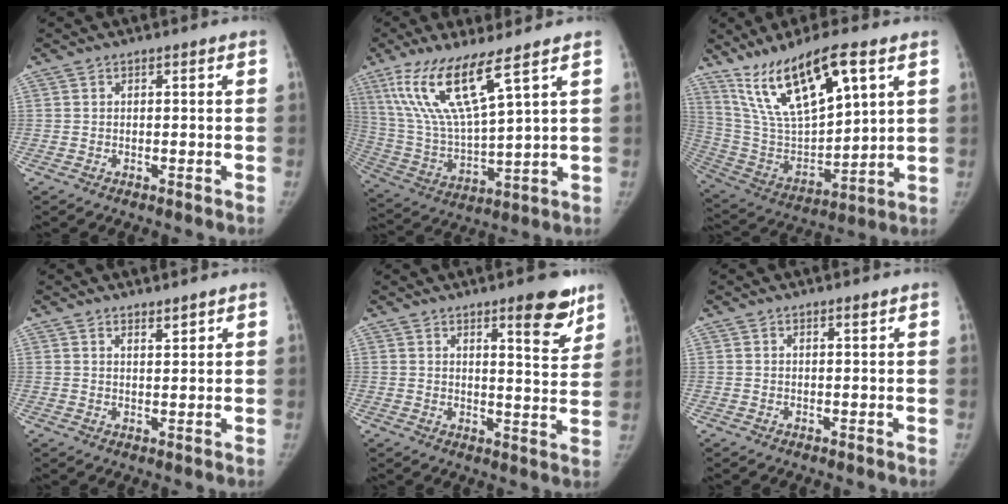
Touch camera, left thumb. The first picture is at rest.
{"total": 15.5, "force": [8.8, 2.7, 12.5], "torque": [-0.264, -0.044, 0.185]}
{"total": 19.8, "force": [11.0, 6.3, 15.2], "torque": [-0.265, -0.038, 0.223]}
{"total": 2.0, "force": [1.7, 0.5, 0.9], "torque": [-0.009, -0.016, 0.031]}
{"total": 9.4, "force": [6.1, 2.3, 6.7], "torque": [-0.062, -0.040, 0.082]}
{"total": 0.8, "force": [0.6, 0.1, 0.5], "torque": [-0.007, -0.005, 0.011]}